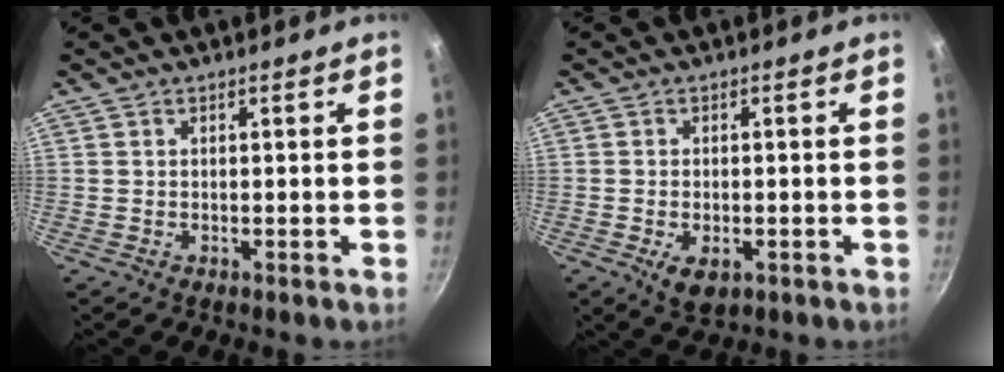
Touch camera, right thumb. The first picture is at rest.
{"total": 4.7, "force": [-1.6, 2.7, 3.6], "torque": [-0.055, -0.003, -0.021]}